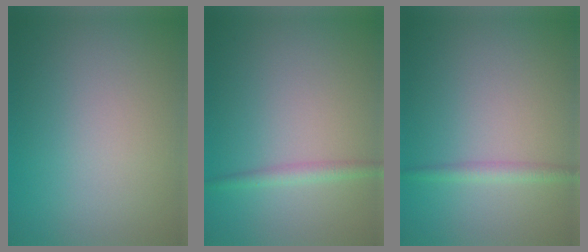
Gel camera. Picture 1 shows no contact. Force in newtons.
{"total": 1.7, "press": 1.7, "slide": 0.0}
{"total": 1.6, "press": 1.6, "slide": 0.1}